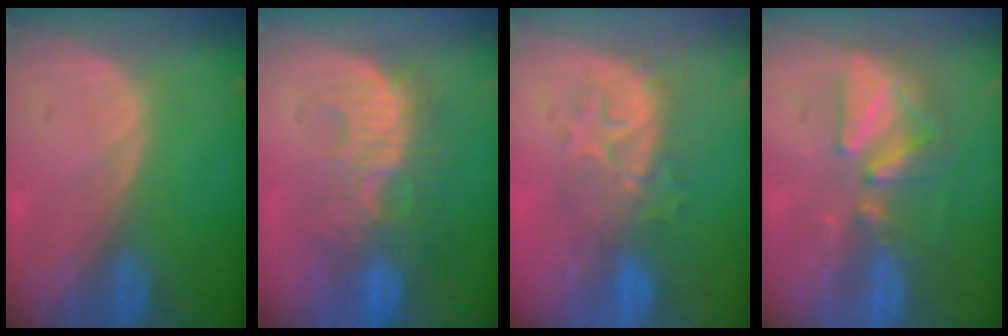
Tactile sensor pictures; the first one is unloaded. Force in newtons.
{"total": 9.3, "press": 9.1, "slide": 1.9}
{"total": 7.8, "press": 7.6, "slide": 1.7}
{"total": 8.9, "press": 7.8, "slide": 4.2}